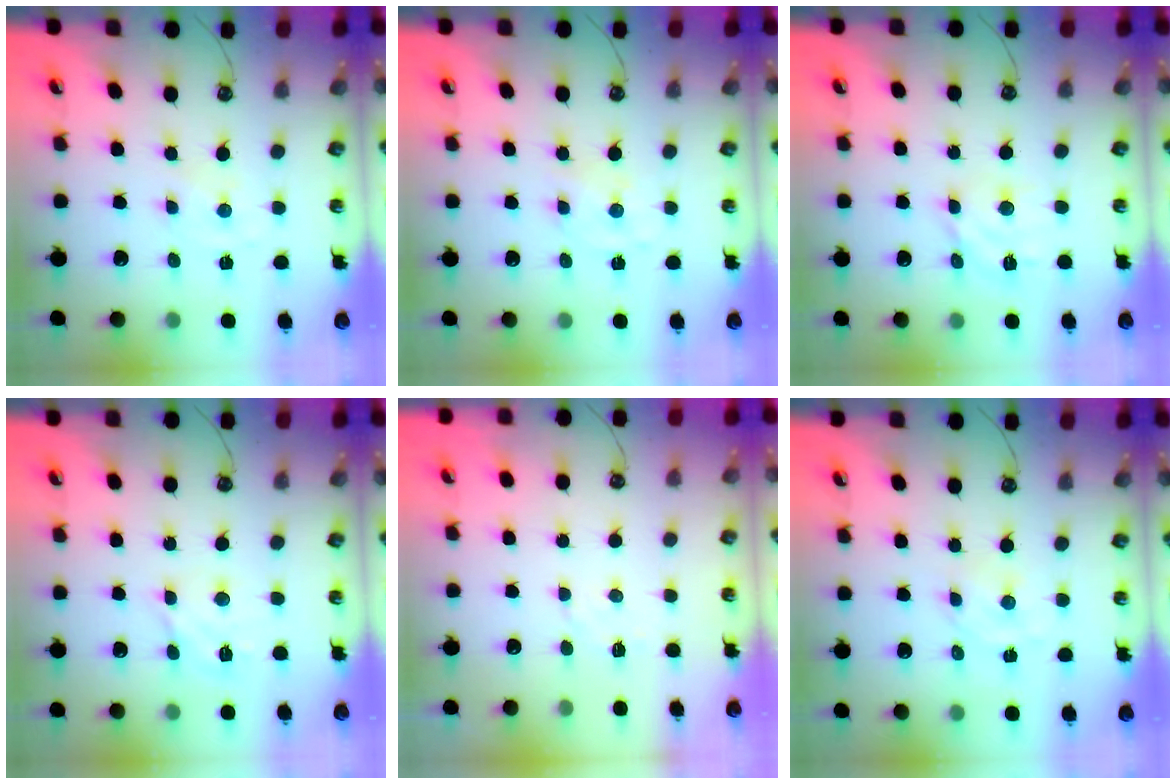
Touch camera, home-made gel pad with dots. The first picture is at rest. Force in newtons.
{"total": 1.4, "press": 1.4, "slide": 0.2}
{"total": 8.0, "press": 8.0, "slide": 0.5}
{"total": 9.5, "press": 9.5, "slide": 0.6}
{"total": 5.8, "press": 5.8, "slide": 0.8}
{"total": 2.4, "press": 2.3, "slide": 0.7}